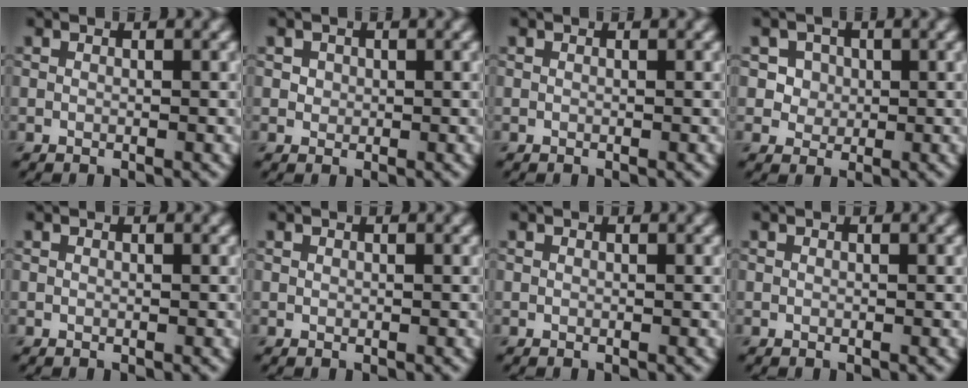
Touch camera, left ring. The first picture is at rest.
{"total": 0.9, "force": [0.3, 0.9, 0.3], "torque": [0.000, -0.004, 0.007]}
{"total": 0.0}
{"total": 4.1, "force": [1.7, 3.4, 1.6], "torque": [-0.030, 0.005, 0.030]}
{"total": 0.0}
{"total": 0.0}
{"total": 0.0}
{"total": 0.0}